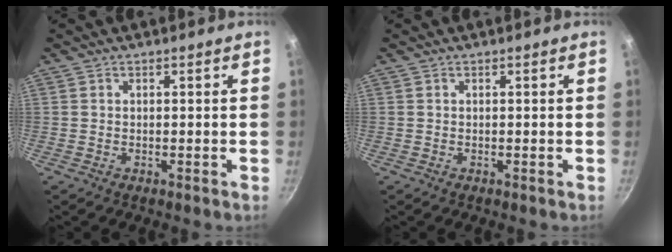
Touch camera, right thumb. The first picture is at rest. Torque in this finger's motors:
{"motor_torque": [0.00, 0.00, 0.00, 0.00, 0.00]}